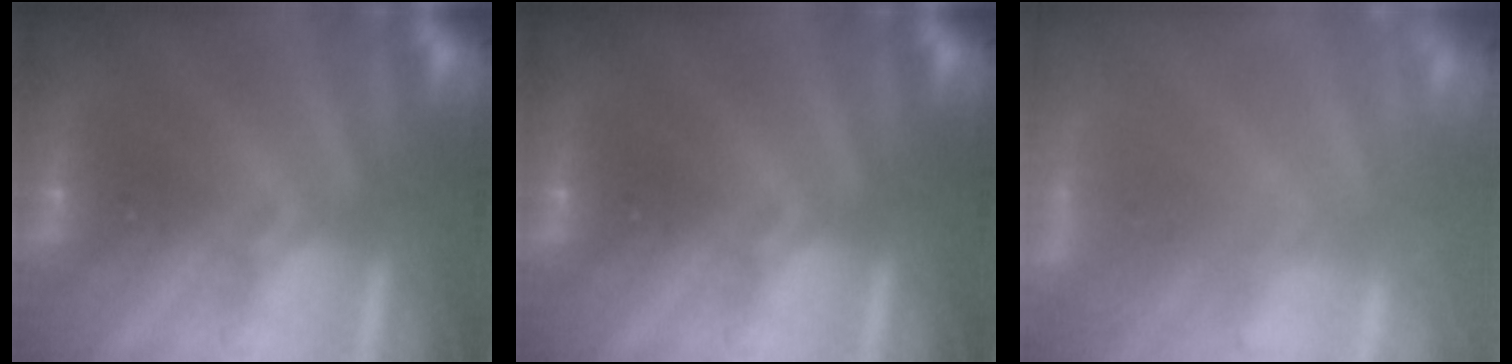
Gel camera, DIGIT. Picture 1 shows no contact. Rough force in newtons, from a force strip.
{"total": 0.0}
{"total": 7.7}